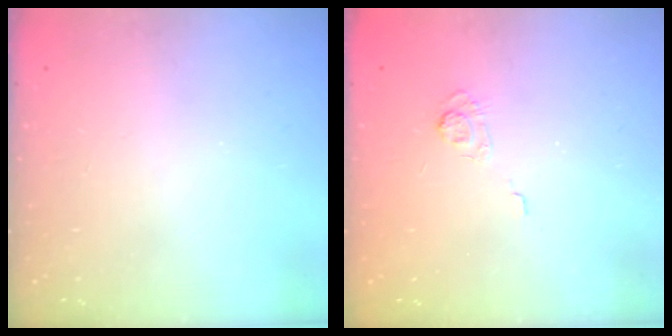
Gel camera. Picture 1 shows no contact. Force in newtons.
{"total": 3.1, "press": 2.7, "slide": 1.6}